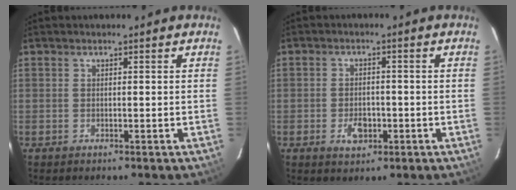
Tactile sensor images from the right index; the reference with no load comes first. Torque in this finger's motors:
{"motor_torque": [0.49, 0.02, 0.25, 0.04]}